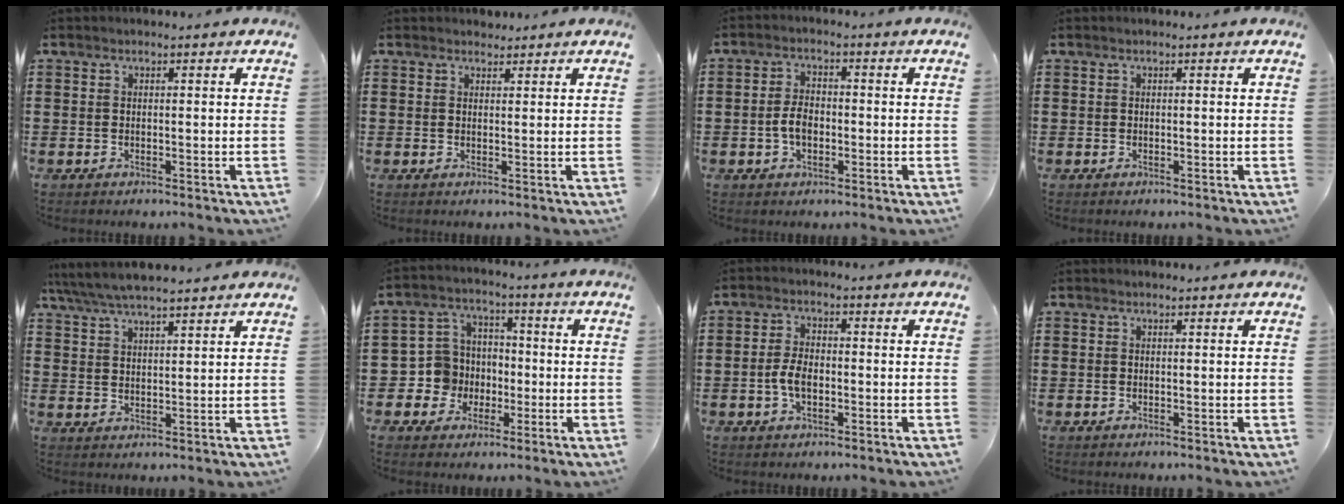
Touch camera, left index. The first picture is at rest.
{"total": 1.4, "force": [1.2, 0.6, 0.1], "torque": [-0.005, 0.004, 0.024]}
{"total": 3.9, "force": [-0.8, 2.3, 3.0], "torque": [-0.071, 0.001, -0.020]}
{"total": 0.0}
{"total": 5.2, "force": [4.7, 0.8, 2.1], "torque": [-0.056, -0.013, 0.084]}
{"total": 6.6, "force": [-1.1, 6.5, 0.6], "torque": [-0.055, 0.004, -0.022]}
{"total": 4.1, "force": [-0.9, 2.2, 3.4], "torque": [-0.083, -0.001, -0.022]}
{"total": 0.0}